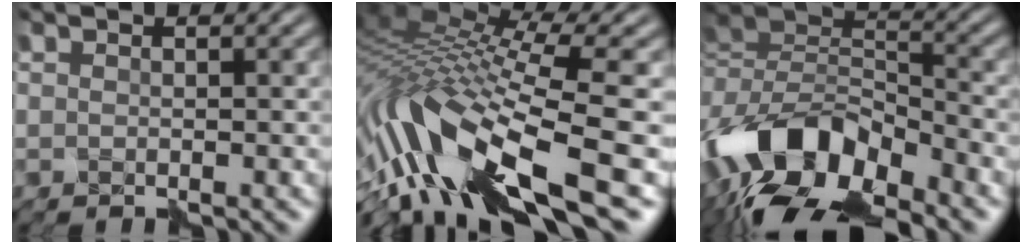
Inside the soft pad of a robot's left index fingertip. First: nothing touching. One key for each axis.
{"total": 12.8, "fx": -4.9, "fy": 3.7, "fz": 11.2, "tx": -0.233, "ty": 0.022, "tz": -0.085}
{"total": 12.3, "fx": -7.3, "fy": 5.7, "fz": 8.2, "tx": -0.158, "ty": 0.003, "tz": -0.136}